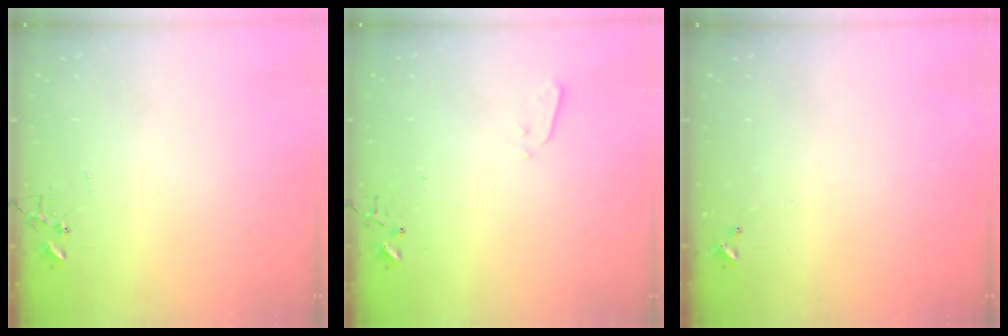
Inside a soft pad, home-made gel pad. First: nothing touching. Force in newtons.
{"total": 3.0, "press": 3.0, "slide": 0.3}
{"total": 0.0}